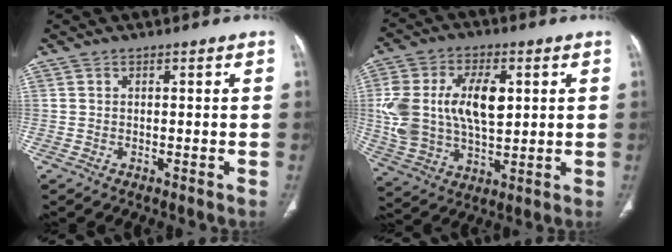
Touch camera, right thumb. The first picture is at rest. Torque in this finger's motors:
{"motor_torque": [0.42, 0.48, 1.07, 0.84, 0.20]}